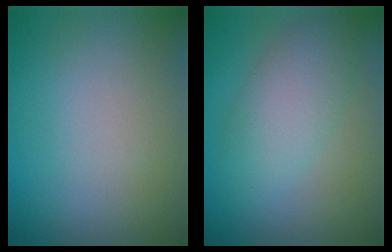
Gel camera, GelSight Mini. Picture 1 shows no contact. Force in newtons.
{"total": 4.4, "press": 4.4, "slide": 0.2}